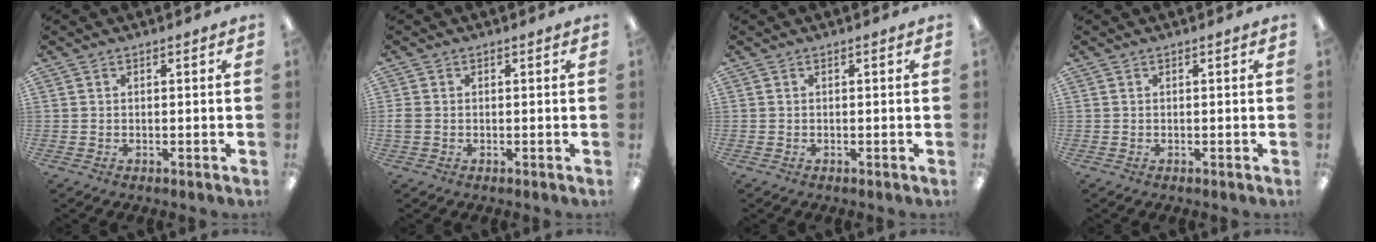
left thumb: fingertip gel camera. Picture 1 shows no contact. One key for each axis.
{"total": 1.6, "fx": -0.2, "fy": 1.2, "fz": 0.9, "tx": -0.015, "ty": 0.004, "tz": -0.004}
{"total": 0.0}
{"total": 0.0}